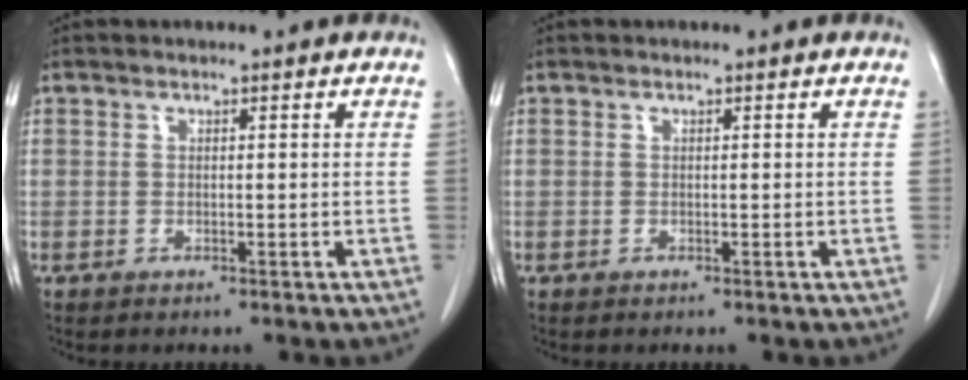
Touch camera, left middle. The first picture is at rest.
{"total": 0.0}